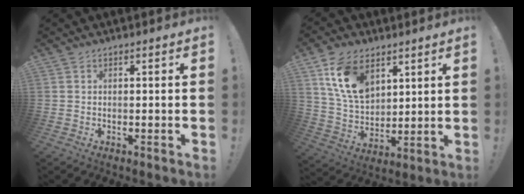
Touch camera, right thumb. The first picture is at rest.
{"total": 15.1, "force": [7.3, 10.0, 8.7], "torque": [-0.167, -0.026, 0.141]}